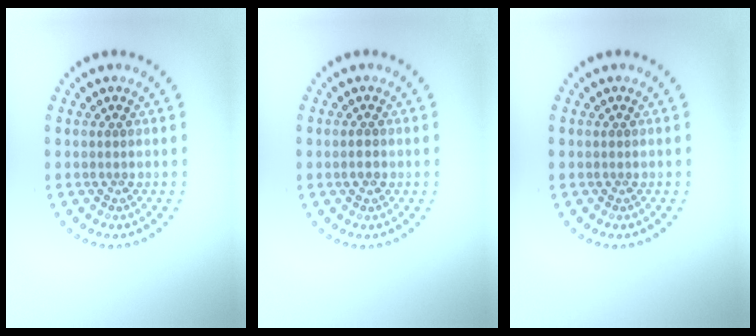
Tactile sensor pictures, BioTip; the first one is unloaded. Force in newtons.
{"total": 1.0, "press": 1.0, "slide": 0.3}
{"total": 0.0}